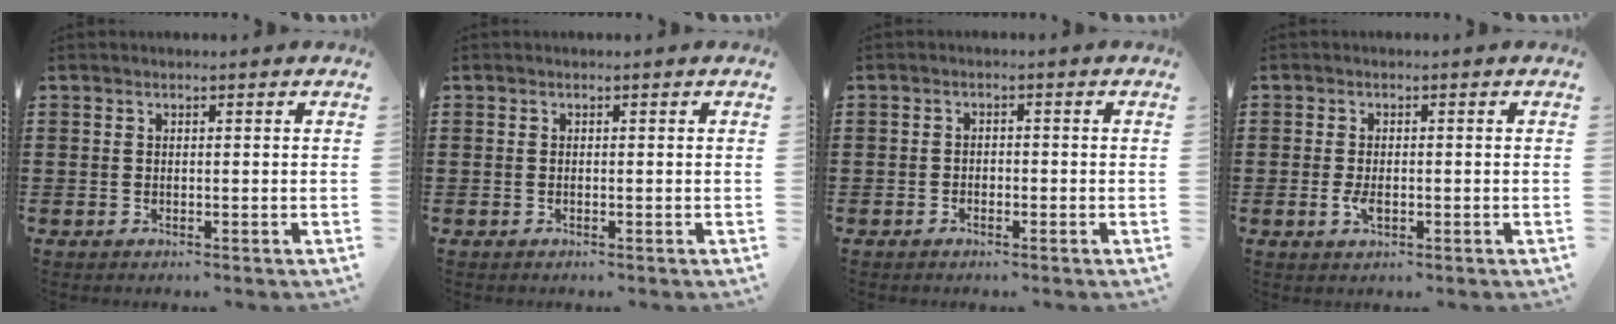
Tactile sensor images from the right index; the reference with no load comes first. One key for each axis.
{"total": 0.0}
{"total": 1.1, "fx": -1.0, "fy": 0.5, "fz": 0.3, "tx": -0.009, "ty": 0.000, "tz": -0.020}
{"total": 2.4, "fx": -0.5, "fy": 1.0, "fz": 2.2, "tx": -0.050, "ty": -0.007, "tz": -0.010}